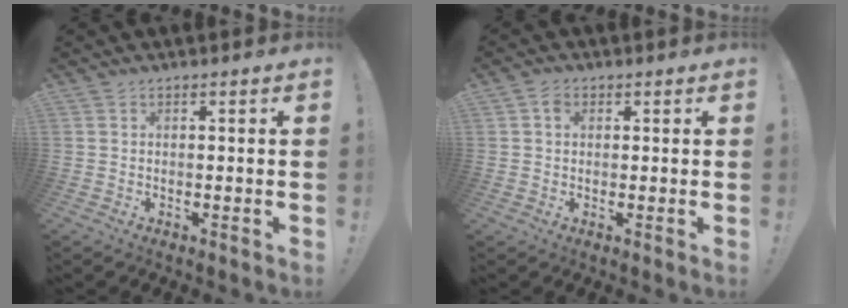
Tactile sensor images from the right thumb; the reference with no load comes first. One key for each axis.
{"total": 2.2, "fx": 0.6, "fy": 1.7, "fz": 1.1, "tx": -0.007, "ty": -0.001, "tz": 0.007}